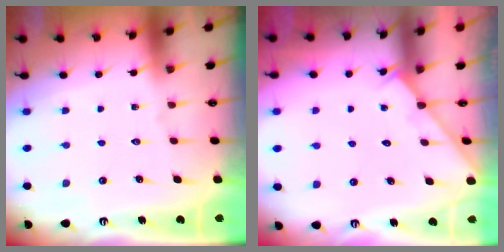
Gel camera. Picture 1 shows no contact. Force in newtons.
{"total": 2.8, "press": 2.8, "slide": 0.3}